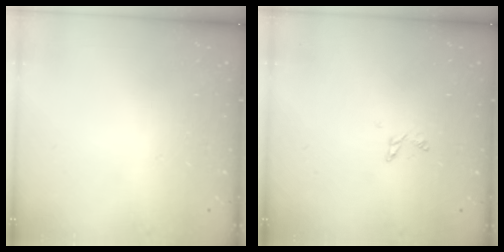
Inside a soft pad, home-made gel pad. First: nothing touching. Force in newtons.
{"total": 2.8, "press": 2.8, "slide": 0.2}